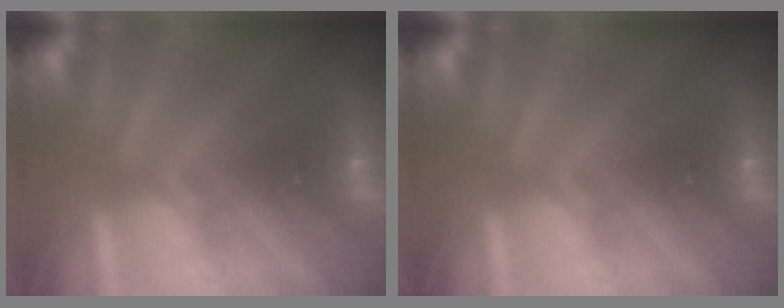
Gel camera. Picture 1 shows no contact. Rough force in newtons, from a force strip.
{"total": 0.0}